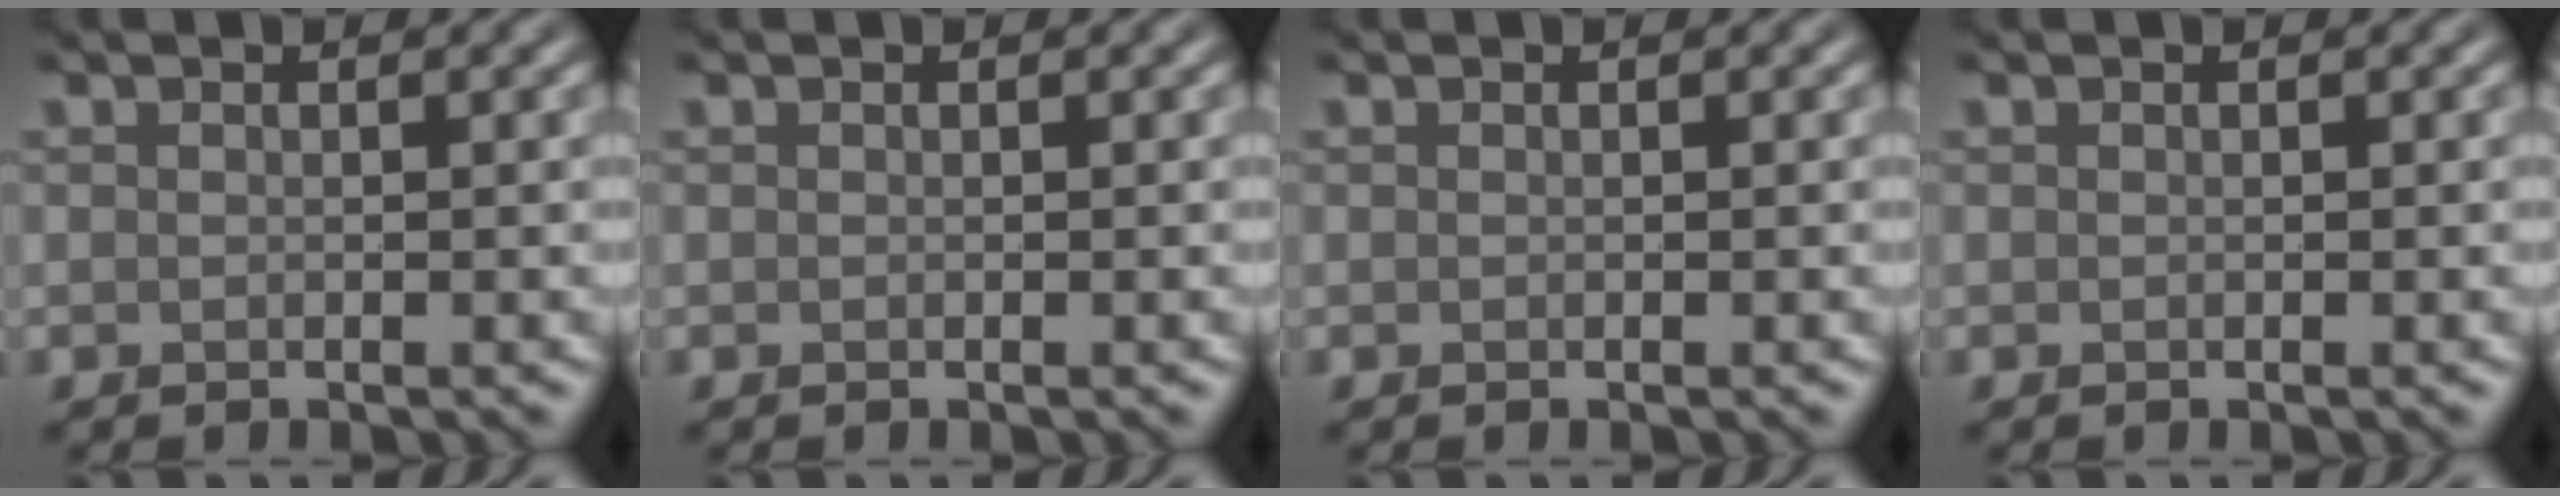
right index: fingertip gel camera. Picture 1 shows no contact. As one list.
[{"total": 0.0}, {"total": 0.0}, {"total": 0.0}]